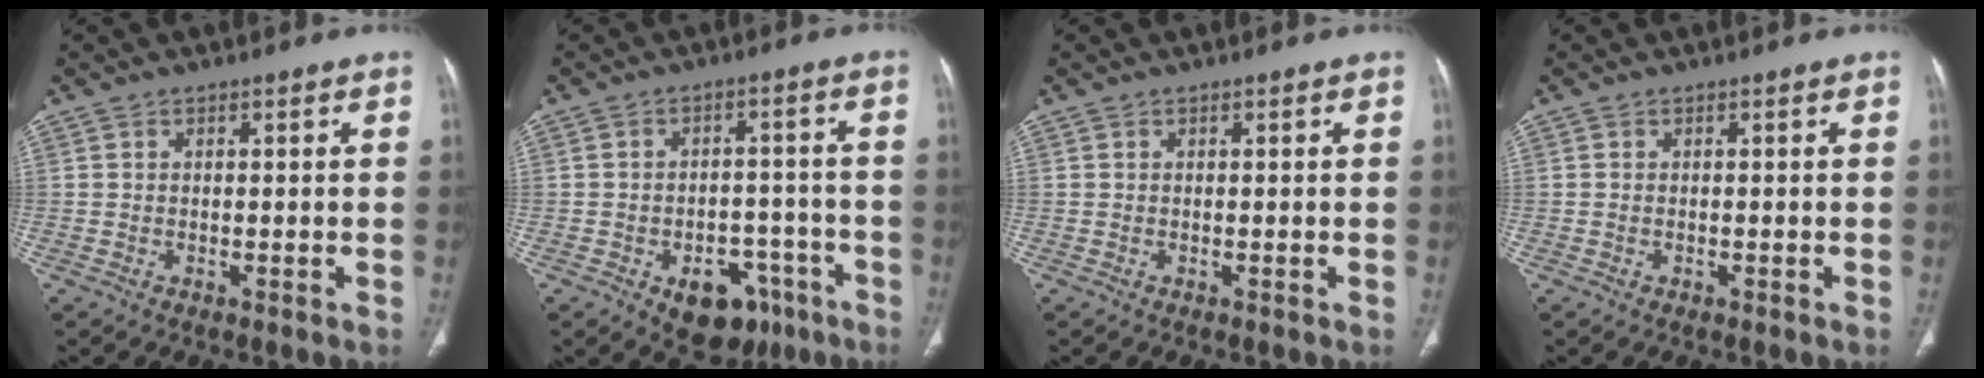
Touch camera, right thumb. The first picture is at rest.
{"total": 11.0, "force": [-5.9, 7.0, 6.0], "torque": [-0.044, 0.039, -0.072]}
{"total": 0.0}
{"total": 0.0}